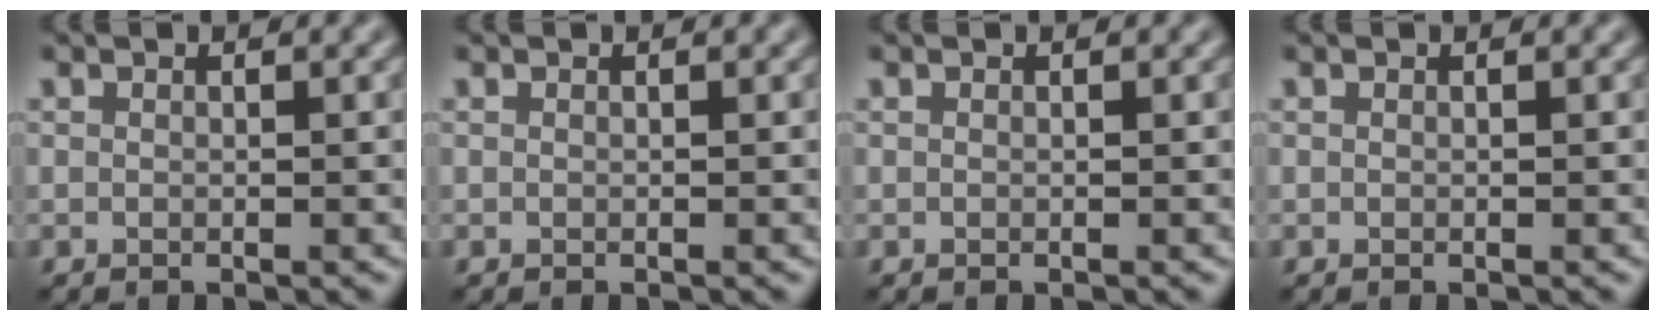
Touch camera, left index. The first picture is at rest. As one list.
[{"total": 0.0}, {"total": 0.0}, {"total": 0.0}]